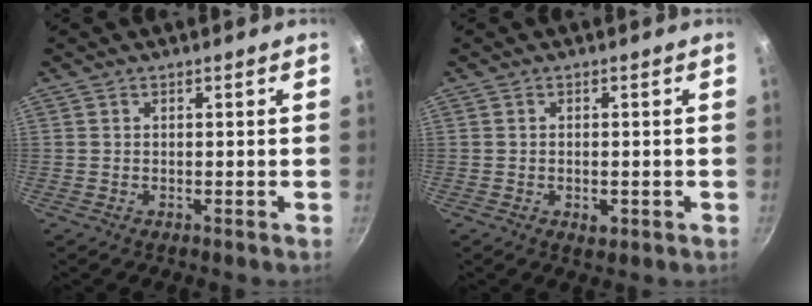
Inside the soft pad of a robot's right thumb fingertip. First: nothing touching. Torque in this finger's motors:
{"motor_torque": [-0.30, 0.15, -0.19, 0.01, 0.09]}